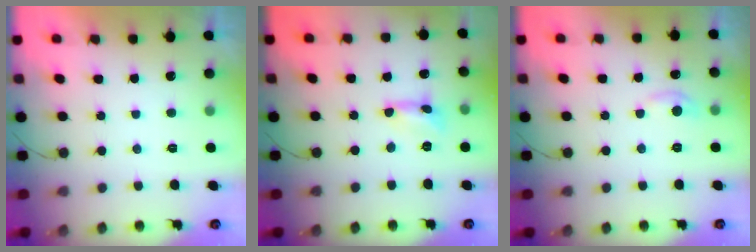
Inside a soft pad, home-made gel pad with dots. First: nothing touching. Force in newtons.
{"total": 1.7, "press": 1.7, "slide": 0.1}
{"total": 6.1, "press": 6.1, "slide": 0.8}